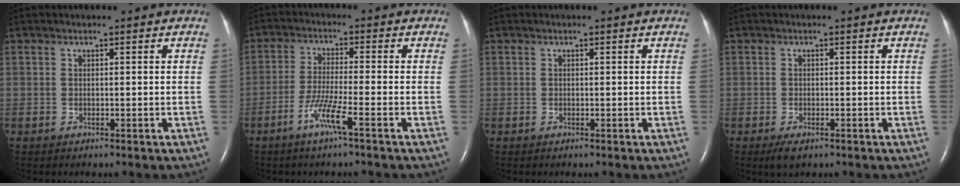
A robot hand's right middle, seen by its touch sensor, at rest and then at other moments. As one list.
[{"total": 5.4, "force": [-3.0, -0.6, 4.5], "torque": [-0.095, -0.011, -0.061]}, {"total": 0.0}, {"total": 2.1, "force": [-1.2, 0.8, 1.5], "torque": [-0.033, -0.005, -0.017]}]